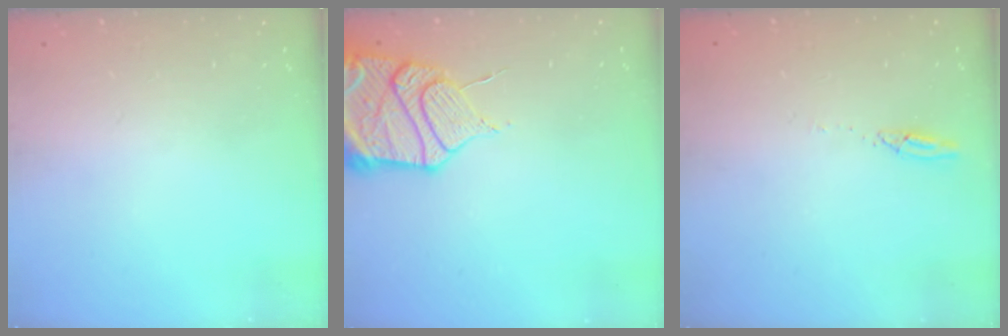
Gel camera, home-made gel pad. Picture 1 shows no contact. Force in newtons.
{"total": 16.9, "press": 16.3, "slide": 4.2}
{"total": 2.7, "press": 2.7, "slide": 0.2}